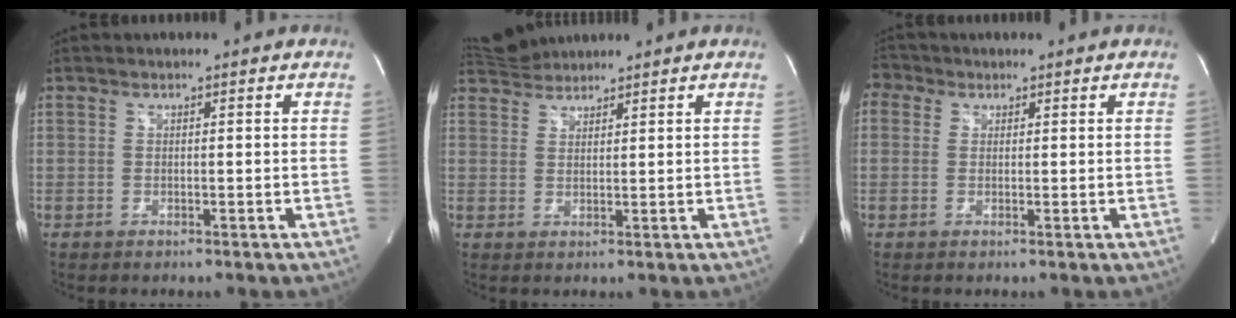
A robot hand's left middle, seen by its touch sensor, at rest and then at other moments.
{"total": 3.9, "force": [3.8, 0.5, 0.0], "torque": [-0.011, 0.020, 0.076]}
{"total": 3.2, "force": [1.4, 2.7, 1.0], "torque": [-0.023, 0.020, 0.024]}